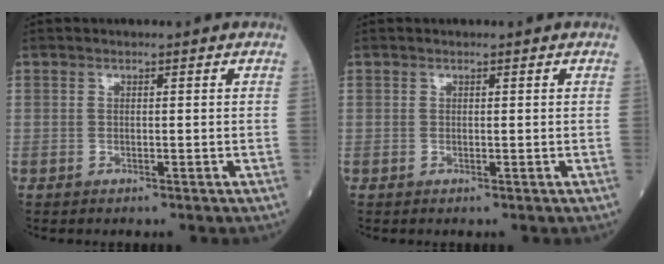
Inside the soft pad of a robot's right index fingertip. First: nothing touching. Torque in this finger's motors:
{"motor_torque": [0.00, 0.00, 0.02, 0.00]}